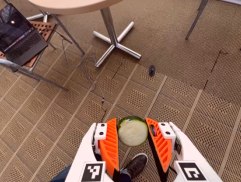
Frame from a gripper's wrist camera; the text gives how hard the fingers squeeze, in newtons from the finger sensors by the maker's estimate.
{"total": 9.7, "left": 9.2, "right": 10.2}